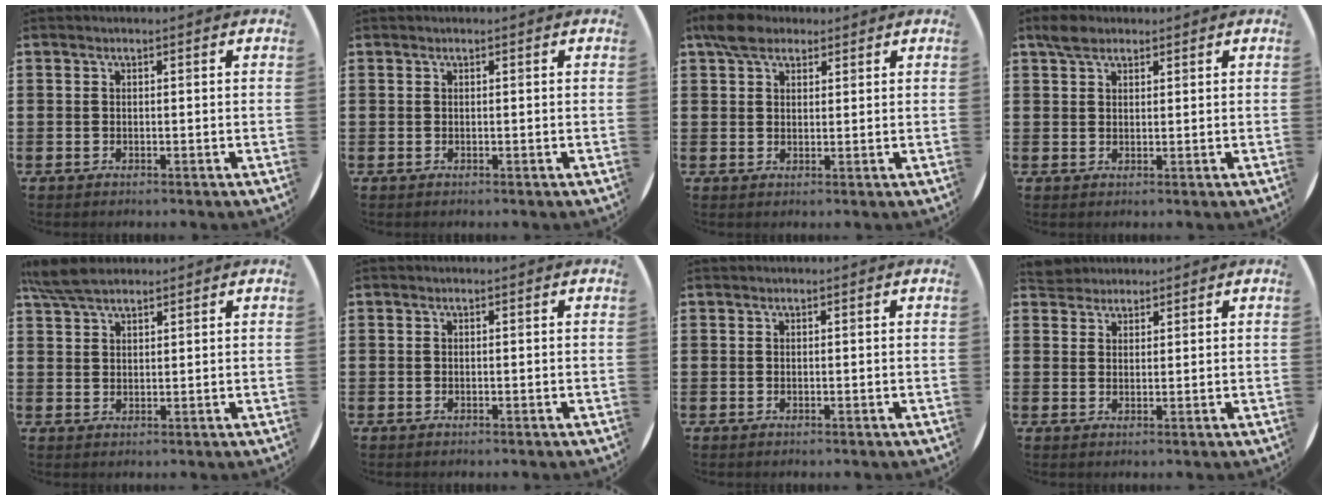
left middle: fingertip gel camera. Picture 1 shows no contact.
{"total": 0.0}
{"total": 4.1, "force": [3.2, 2.1, 1.5], "torque": [-0.022, 0.002, 0.057]}
{"total": 2.8, "force": [2.3, 1.3, 1.0], "torque": [-0.014, 0.005, 0.041]}
{"total": 5.3, "force": [4.5, 1.5, 2.4], "torque": [-0.058, -0.002, 0.085]}
{"total": 0.0}
{"total": 0.0}
{"total": 2.7, "force": [2.6, 0.9, -0.2], "torque": [-0.001, 0.001, 0.051]}